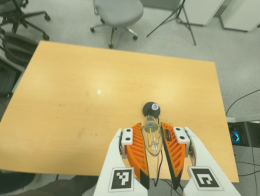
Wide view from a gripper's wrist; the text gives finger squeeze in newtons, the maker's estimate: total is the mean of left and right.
{"total": 13.1, "left": 14.4, "right": 11.8}